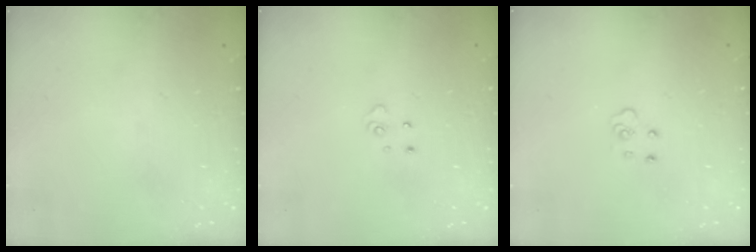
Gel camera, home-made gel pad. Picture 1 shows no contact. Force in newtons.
{"total": 3.8, "press": 3.8, "slide": 0.4}
{"total": 4.4, "press": 4.3, "slide": 0.3}